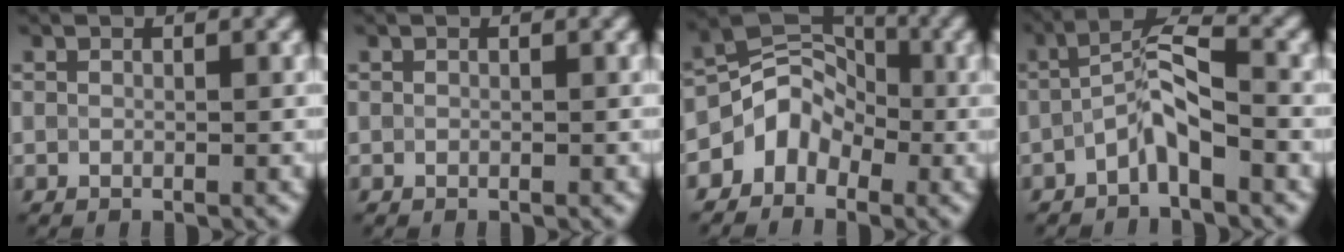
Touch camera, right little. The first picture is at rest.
{"total": 0.0}
{"total": 4.7, "force": [-2.1, 3.7, 2.1], "torque": [-0.023, 0.009, -0.045]}
{"total": 3.8, "force": [-1.5, 1.0, 3.3], "torque": [-0.066, 0.015, -0.037]}